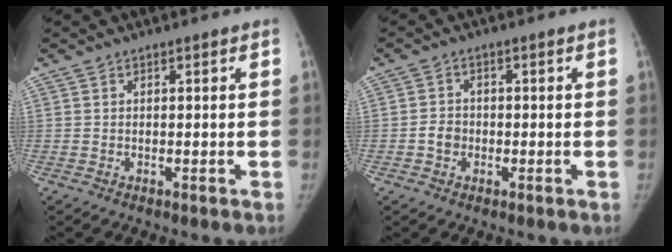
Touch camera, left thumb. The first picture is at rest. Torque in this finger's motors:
{"motor_torque": [-0.01, 0.02, 0.21, -0.12, 0.00]}